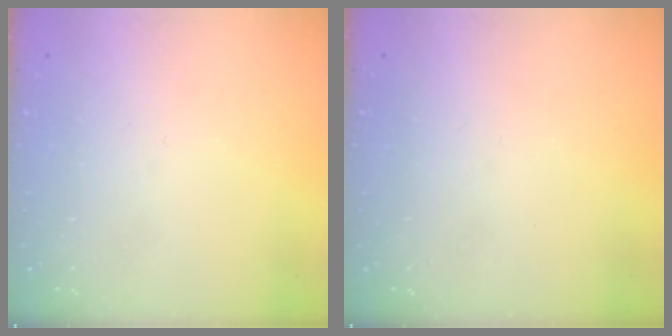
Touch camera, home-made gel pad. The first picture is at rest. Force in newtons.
{"total": 0.0}